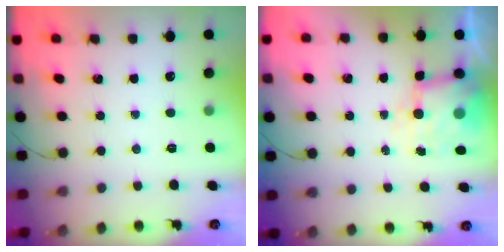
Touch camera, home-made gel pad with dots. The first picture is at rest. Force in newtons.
{"total": 6.1, "press": 6.1, "slide": 0.3}